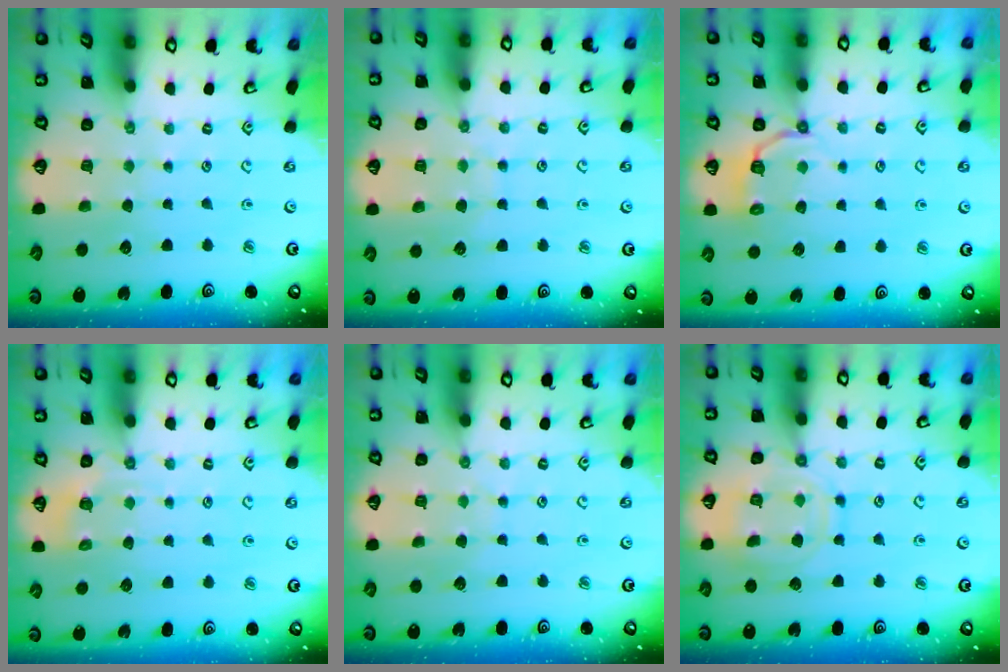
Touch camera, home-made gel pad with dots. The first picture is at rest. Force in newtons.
{"total": 7.1, "press": 7.1, "slide": 0.5}
{"total": 4.2, "press": 3.5, "slide": 2.2}
{"total": 2.9, "press": 2.6, "slide": 1.2}
{"total": 4.7, "press": 4.7, "slide": 0.4}
{"total": 12.5, "press": 12.5, "slide": 1.1}